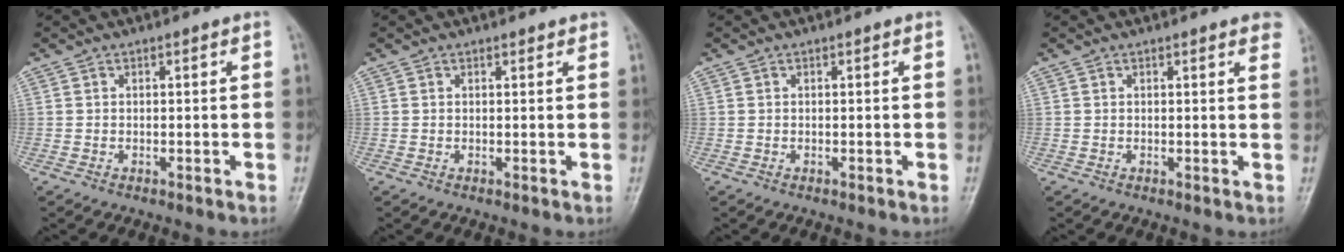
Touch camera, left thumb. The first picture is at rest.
{"total": 0.9, "force": [0.8, 0.4, 0.3], "torque": [-0.002, -0.004, 0.008]}
{"total": 0.0}
{"total": 4.1, "force": [3.1, 1.1, 2.4], "torque": [-0.014, -0.003, 0.024]}